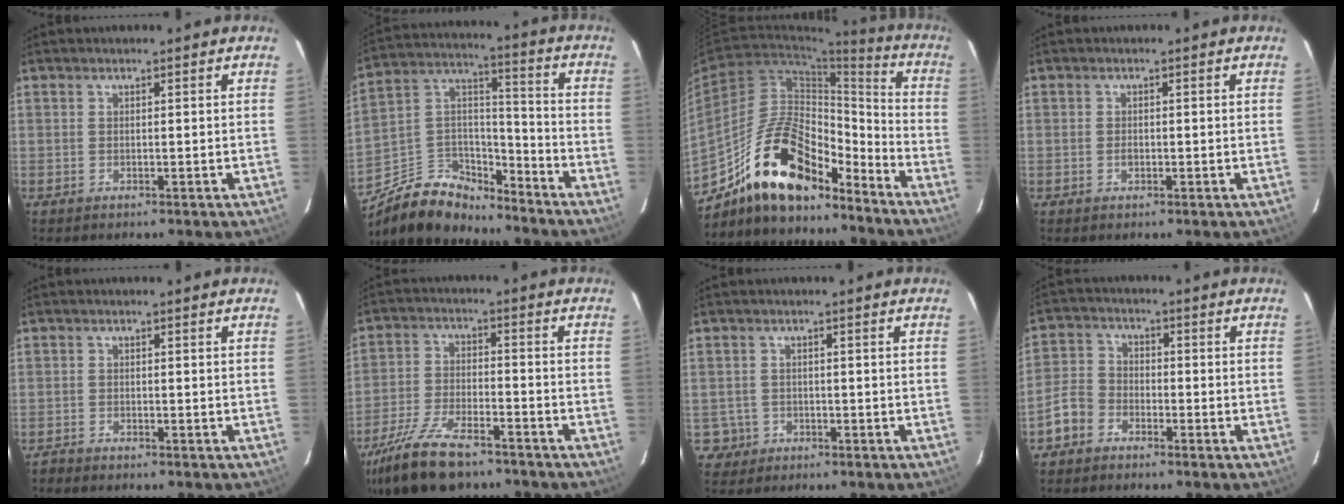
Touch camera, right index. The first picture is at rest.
{"total": 14.5, "force": [-11.2, 6.9, 6.0], "torque": [-0.140, 0.042, -0.192]}
{"total": 18.4, "force": [-13.6, 7.3, 10.0], "torque": [-0.182, 0.027, -0.228]}
{"total": 1.3, "force": [-0.3, 1.0, 0.7], "torque": [-0.013, 0.002, -0.006]}
{"total": 1.3, "force": [-1.2, 0.1, 0.4], "torque": [-0.022, -0.005, -0.021]}
{"total": 15.8, "force": [-12.3, 4.9, 8.7], "torque": [-0.193, -0.034, -0.218]}
{"total": 2.8, "force": [-0.6, 2.8, 0.2], "torque": [-0.008, 0.012, -0.005]}
{"total": 5.1, "force": [-3.0, 3.7, 1.7], "torque": [-0.040, 0.018, -0.064]}